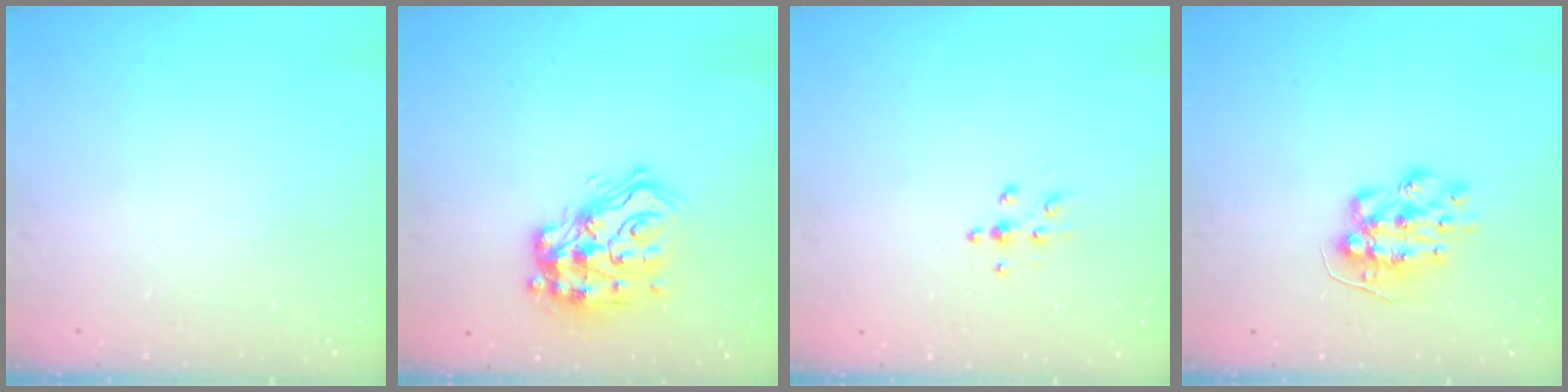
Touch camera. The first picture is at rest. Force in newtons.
{"total": 17.5, "press": 17.5, "slide": 1.2}
{"total": 5.8, "press": 5.5, "slide": 2.0}
{"total": 8.8, "press": 8.8, "slide": 0.4}